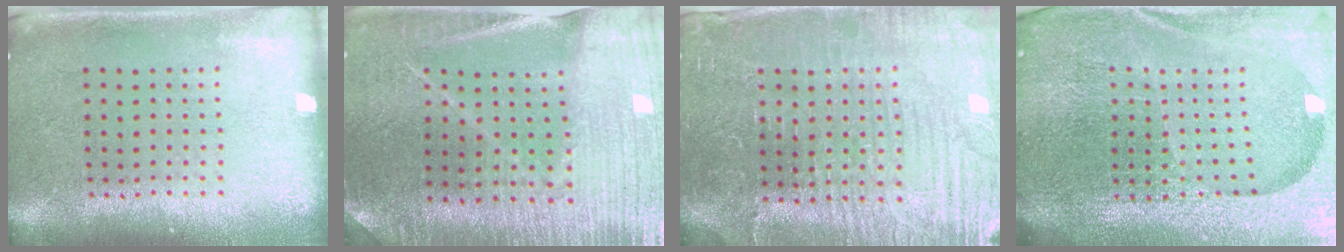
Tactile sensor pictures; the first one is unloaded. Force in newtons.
{"total": 3.0, "press": 3.0, "slide": 0.3}
{"total": 4.4, "press": 4.2, "slide": 1.3}
{"total": 6.8, "press": 5.9, "slide": 3.4}